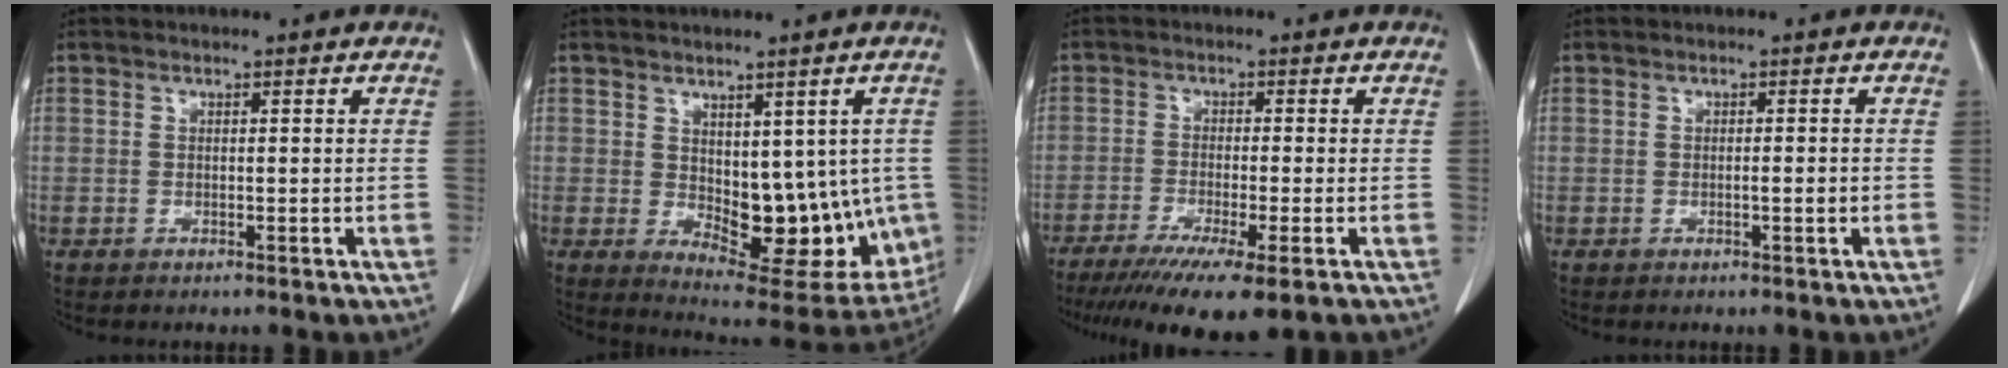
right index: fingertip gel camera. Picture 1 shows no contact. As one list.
[{"total": 14.4, "force": [-0.9, 7.4, 12.4], "torque": [-0.152, -0.011, 0.010]}, {"total": 11.6, "force": [-7.9, 0.9, 8.5], "torque": [-0.131, -0.031, -0.124]}, {"total": 1.2, "force": [-0.2, 0.1, 1.1], "torque": [-0.018, -0.001, -0.002]}]